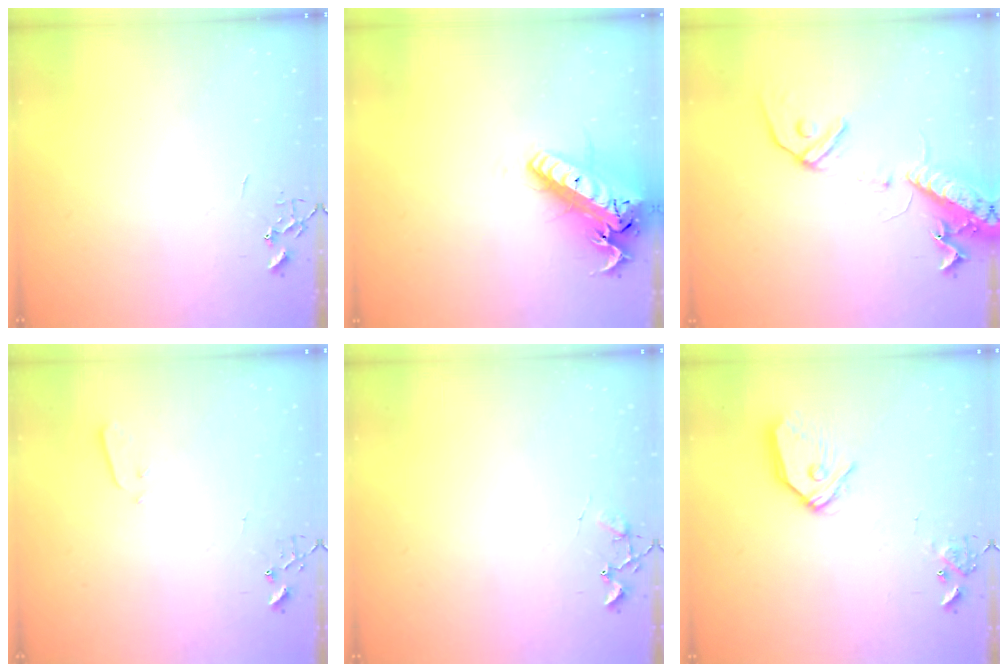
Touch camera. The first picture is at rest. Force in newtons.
{"total": 21.7, "press": 21.3, "slide": 4.3}
{"total": 15.1, "press": 14.7, "slide": 3.4}
{"total": 2.9, "press": 2.8, "slide": 0.7}
{"total": 8.0, "press": 8.0, "slide": 0.4}
{"total": 12.7, "press": 12.6, "slide": 1.7}